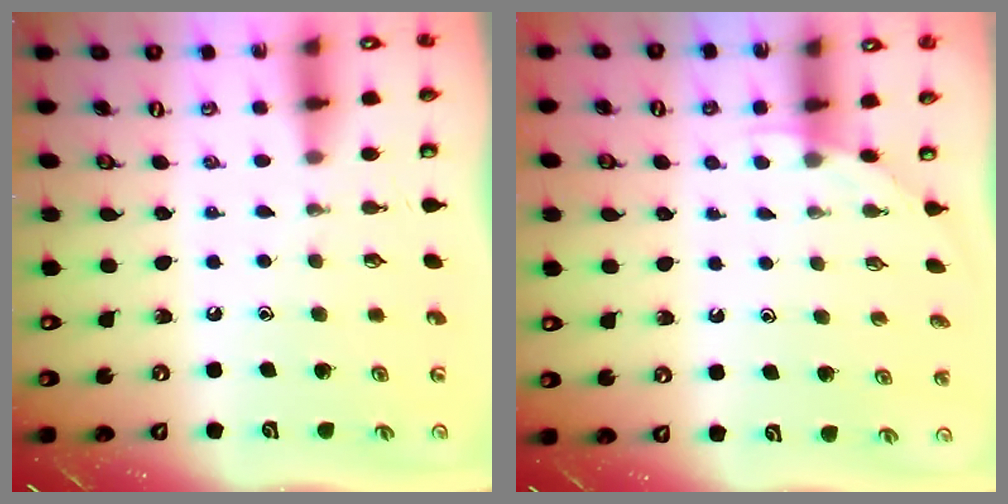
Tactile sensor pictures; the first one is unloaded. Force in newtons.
{"total": 2.5, "press": 2.5, "slide": 0.2}